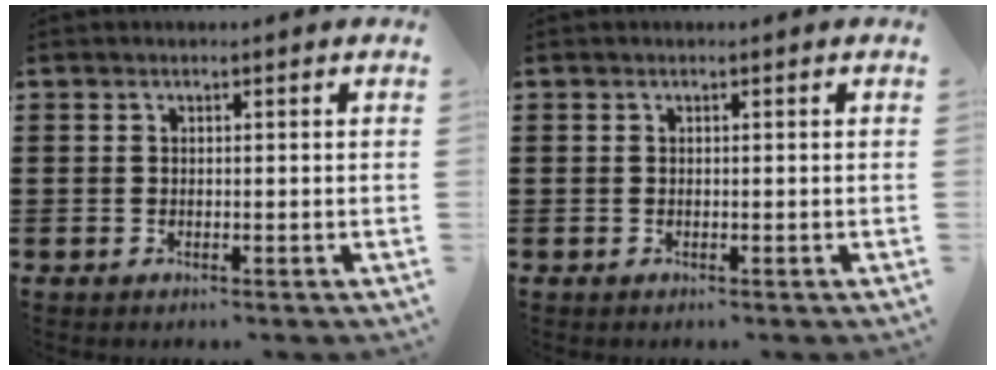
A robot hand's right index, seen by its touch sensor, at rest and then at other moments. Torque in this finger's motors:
{"motor_torque": [0.00, 0.00, 0.00, 0.00]}